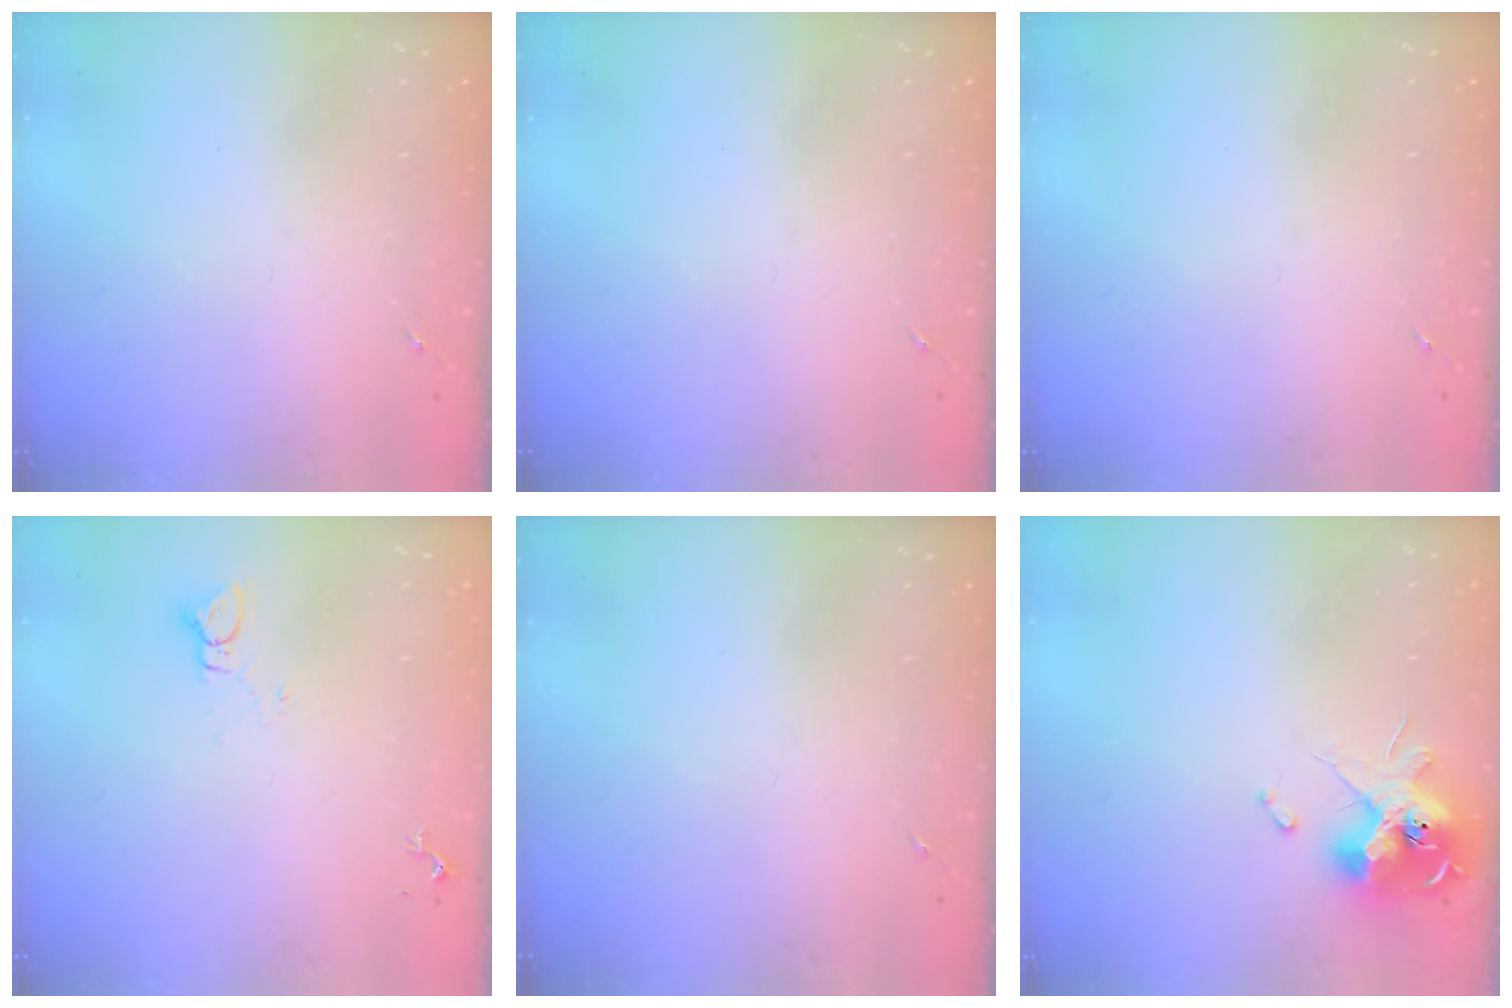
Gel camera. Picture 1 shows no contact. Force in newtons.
{"total": 0.0}
{"total": 0.0}
{"total": 2.8, "press": 2.8, "slide": 0.1}
{"total": 0.0}
{"total": 13.9, "press": 13.8, "slide": 1.9}